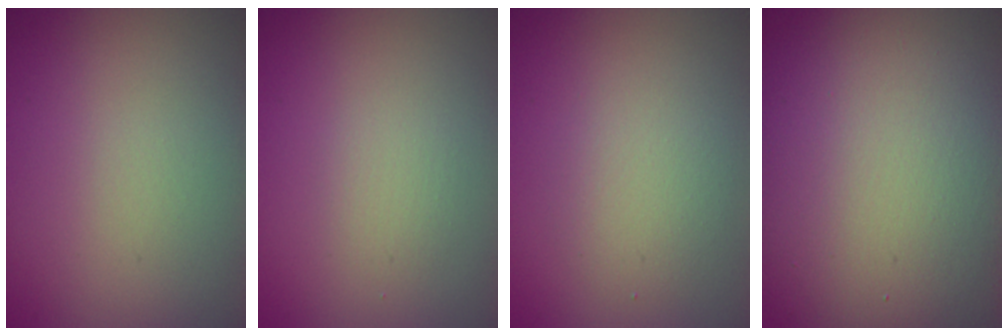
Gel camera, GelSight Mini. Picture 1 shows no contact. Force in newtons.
{"total": 1.1, "press": 1.1, "slide": 0.0}
{"total": 2.4, "press": 2.4, "slide": 0.2}
{"total": 14.7, "press": 14.7, "slide": 0.6}